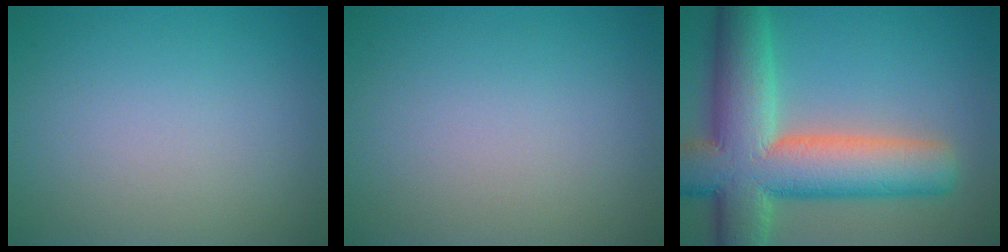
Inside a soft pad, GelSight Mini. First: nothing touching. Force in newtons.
{"total": 0.0}
{"total": 13.2, "press": 13.2, "slide": 1.2}